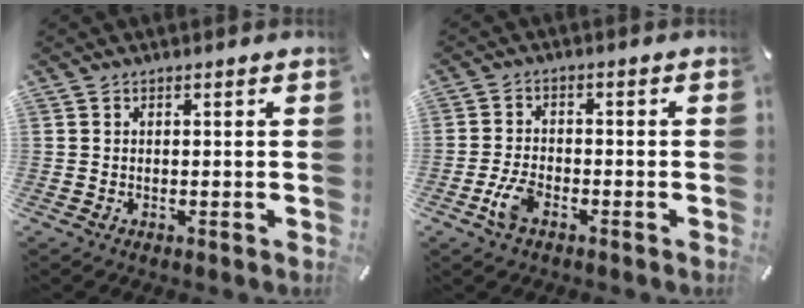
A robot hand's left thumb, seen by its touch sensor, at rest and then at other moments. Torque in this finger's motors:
{"motor_torque": [-0.13, 0.47, 0.06, 0.06, 0.06]}